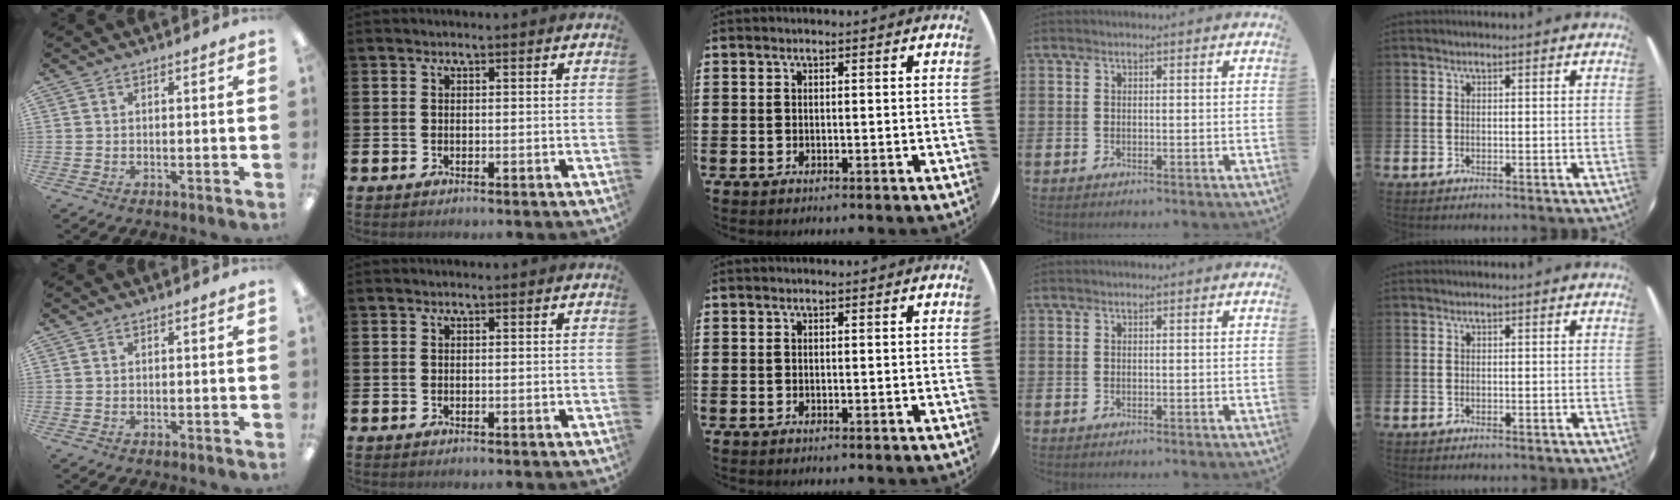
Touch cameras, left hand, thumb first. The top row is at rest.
{}